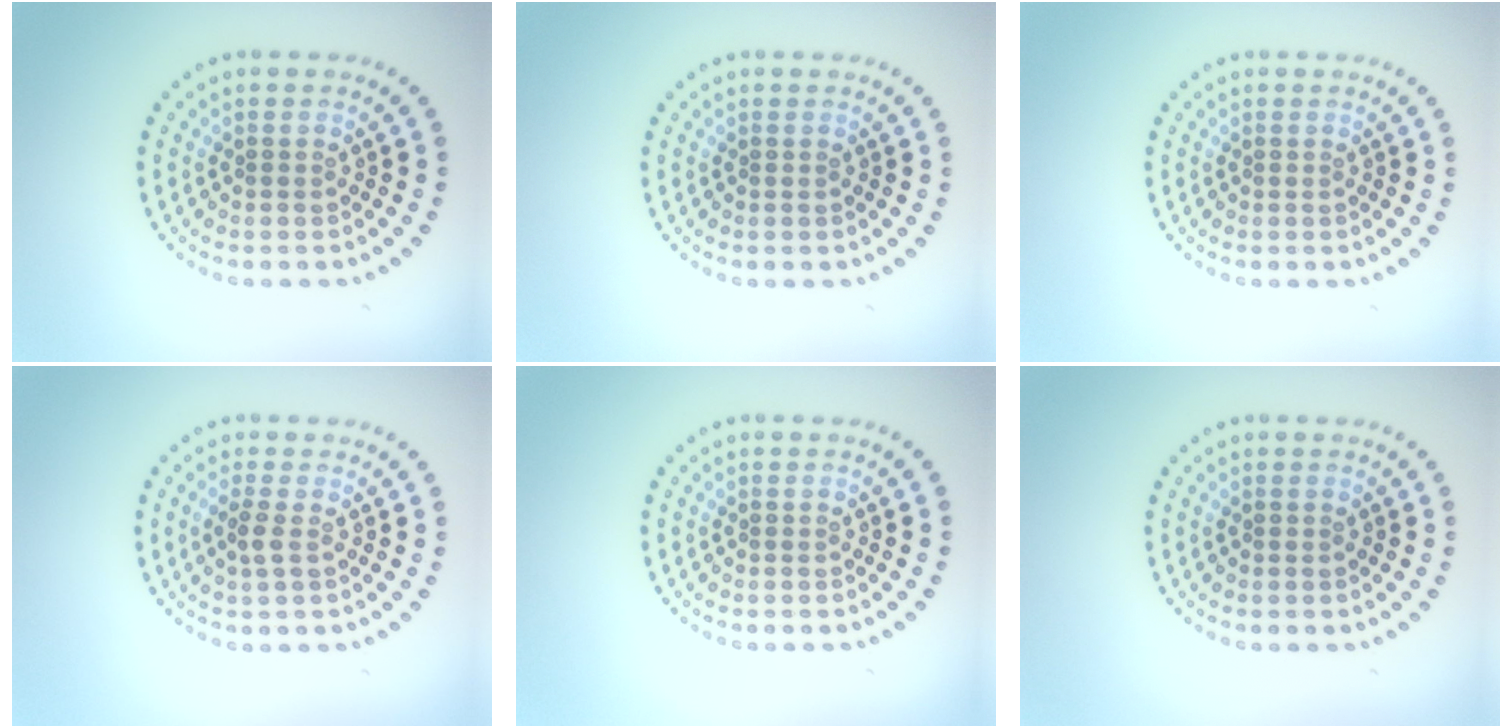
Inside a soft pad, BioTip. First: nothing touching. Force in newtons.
{"total": 0.0}
{"total": 0.0}
{"total": 1.2, "press": 1.1, "slide": 0.6}
{"total": 0.0}
{"total": 0.0}